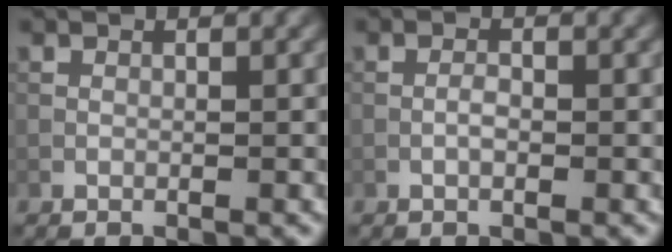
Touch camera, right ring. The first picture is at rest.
{"total": 0.8, "force": [-0.2, 0.2, 0.7], "torque": [-0.012, 0.002, -0.002]}